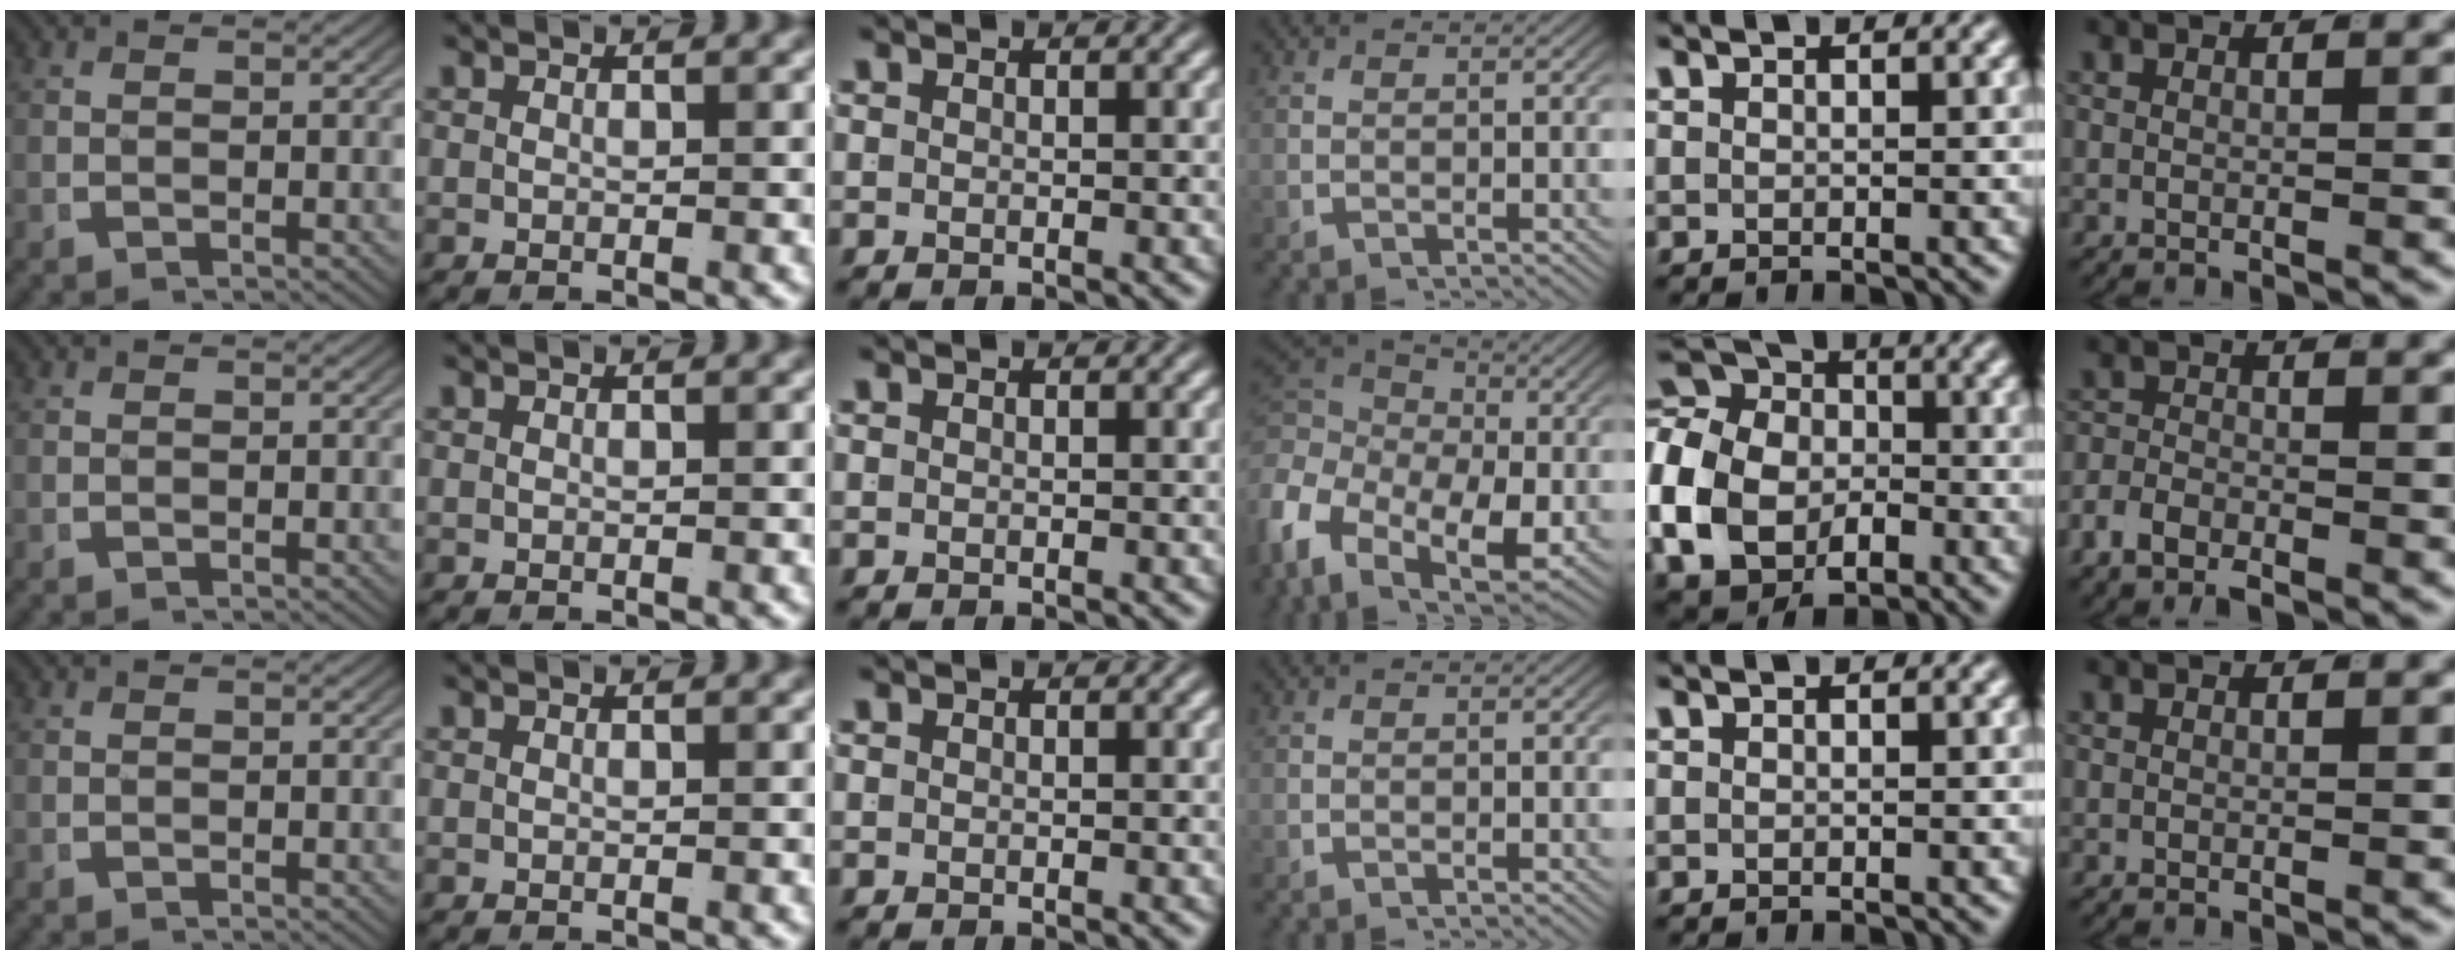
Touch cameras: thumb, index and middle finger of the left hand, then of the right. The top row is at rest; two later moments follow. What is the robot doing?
{"motion": "lift_and_place", "object": "jacket"}